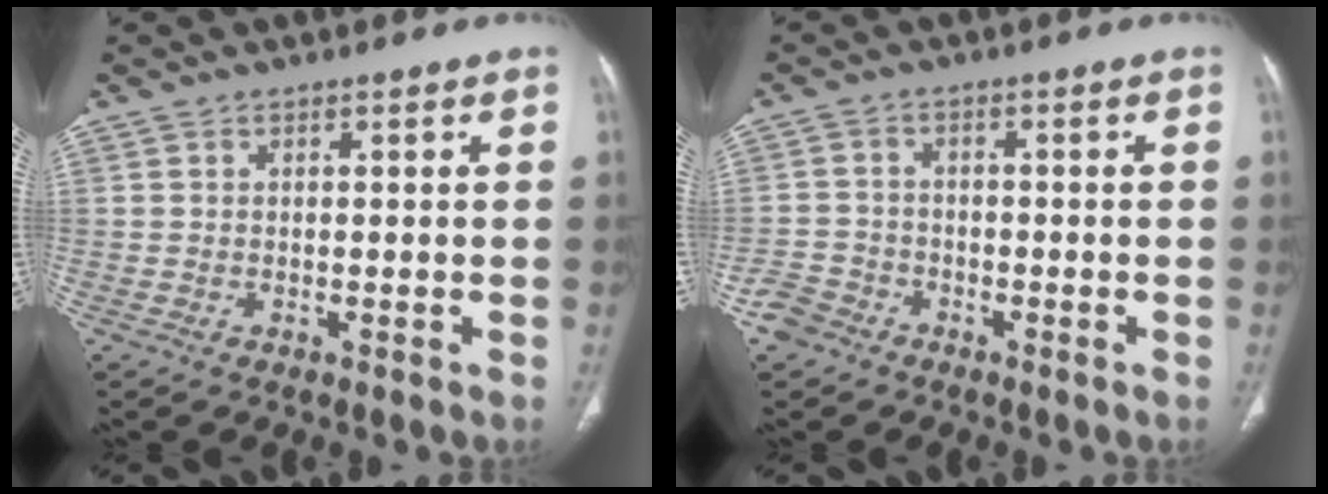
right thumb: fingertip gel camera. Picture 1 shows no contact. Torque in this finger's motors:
{"motor_torque": [0.48, 0.38, 0.28, -0.25, 0.00]}